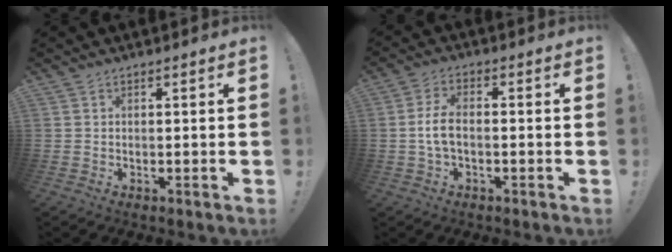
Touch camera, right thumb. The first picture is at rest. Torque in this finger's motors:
{"motor_torque": [-0.02, 0.16, 0.21, -0.15, 0.06]}